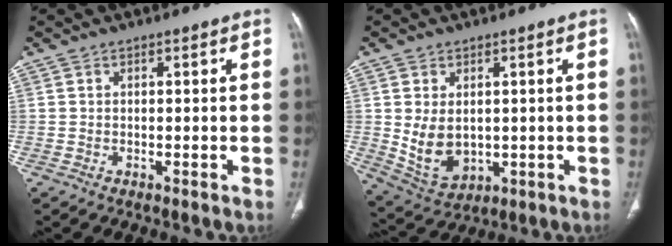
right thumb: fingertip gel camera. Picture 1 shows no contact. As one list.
[{"total": 8.5, "force": [0.3, 5.9, 6.1], "torque": [-0.100, -0.013, 0.030]}]